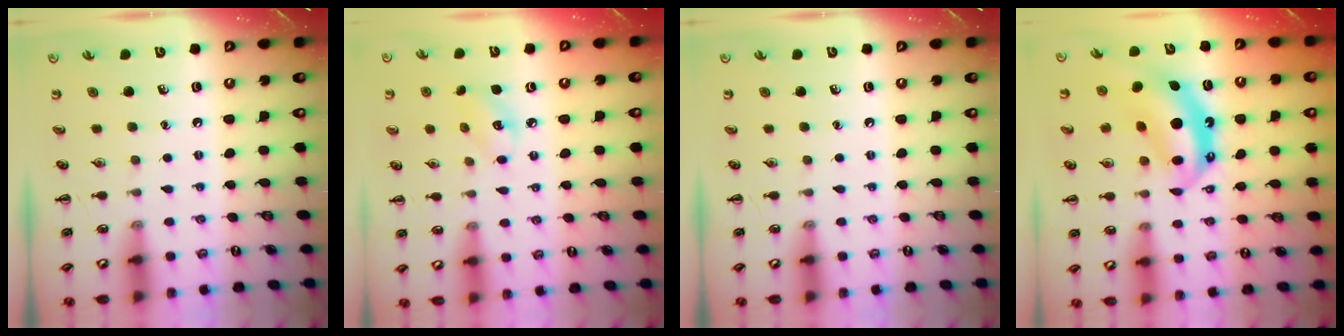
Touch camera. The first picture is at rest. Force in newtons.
{"total": 4.9, "press": 4.9, "slide": 0.5}
{"total": 0.0}
{"total": 9.4, "press": 9.2, "slide": 1.8}